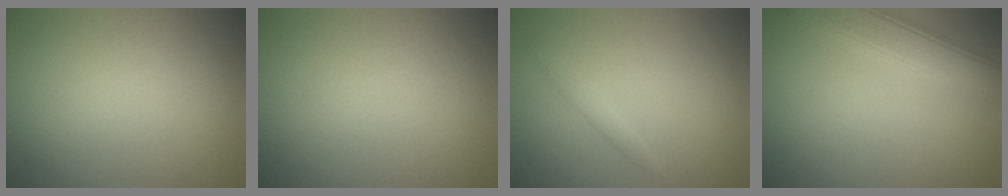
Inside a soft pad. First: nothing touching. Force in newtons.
{"total": 0.0}
{"total": 1.0, "press": 1.0, "slide": 0.1}
{"total": 6.1, "press": 6.1, "slide": 0.3}